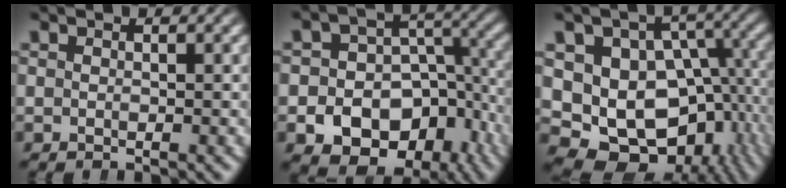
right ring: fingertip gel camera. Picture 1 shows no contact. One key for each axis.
{"total": 14.0, "fx": -4.7, "fy": 11.2, "fz": 7.0, "tx": -0.118, "ty": -0.062, "tz": -0.058}
{"total": 20.2, "fx": -4.5, "fy": 16.5, "fz": 10.8, "tx": -0.225, "ty": -0.101, "tz": -0.045}